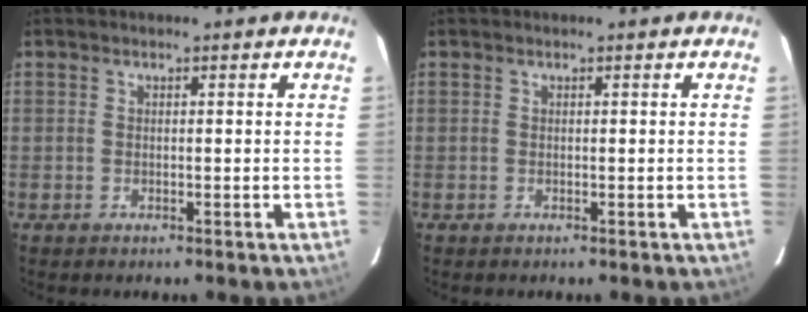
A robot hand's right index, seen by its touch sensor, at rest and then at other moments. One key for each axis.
{"total": 0.0}